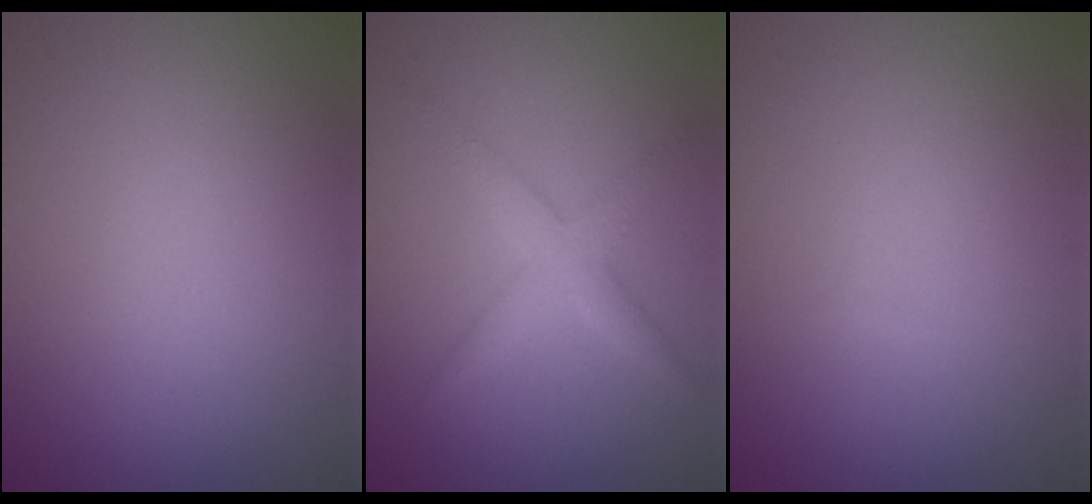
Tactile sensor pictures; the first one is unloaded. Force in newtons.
{"total": 2.7, "press": 2.7, "slide": 0.1}
{"total": 0.0}